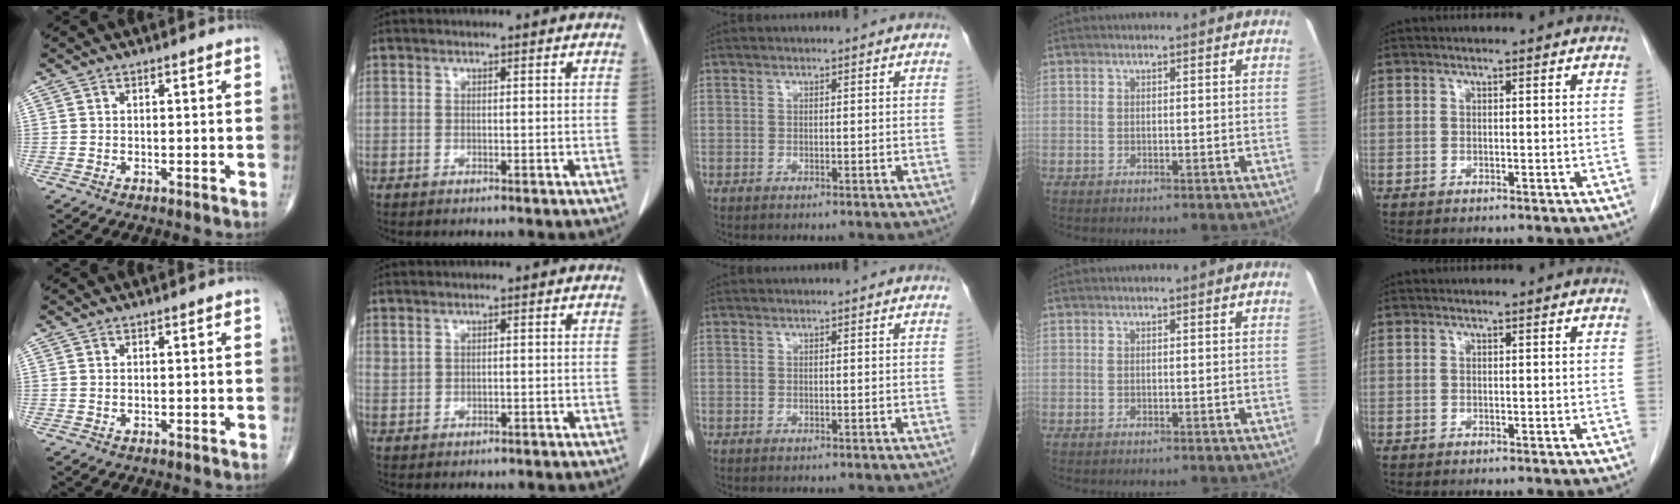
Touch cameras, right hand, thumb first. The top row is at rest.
{"index": {"total": 0.8, "force": [0.5, 0.5, 0.5], "torque": [-0.009, 0.002, 0.014]}}